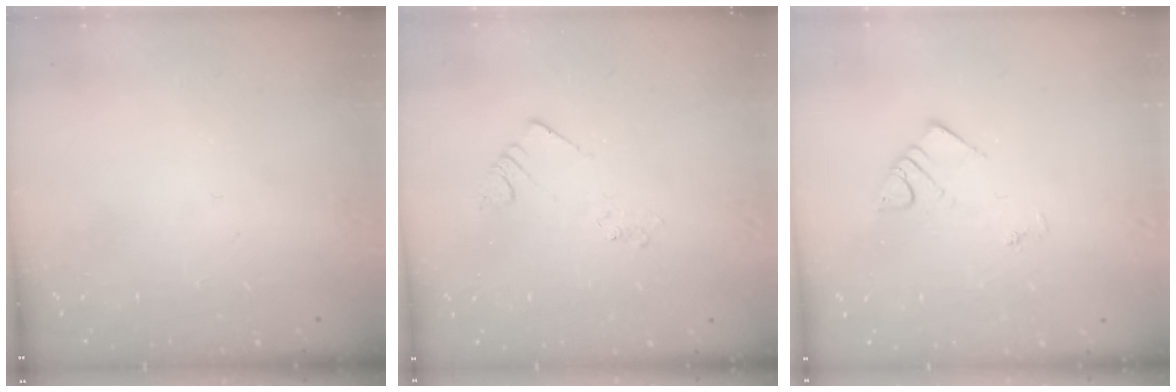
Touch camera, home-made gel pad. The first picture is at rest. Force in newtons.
{"total": 2.2, "press": 2.2, "slide": 0.1}
{"total": 3.5, "press": 3.5, "slide": 0.4}